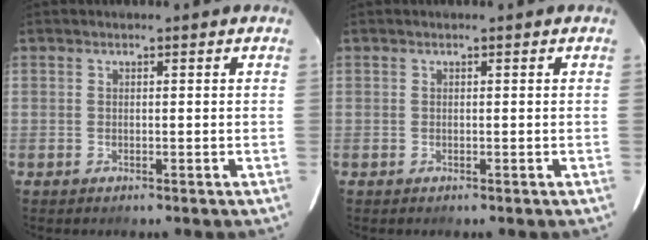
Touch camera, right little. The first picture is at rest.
{"total": 0.0}